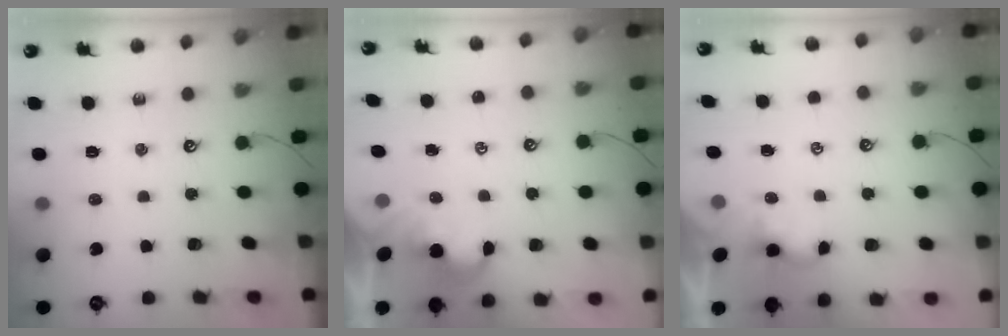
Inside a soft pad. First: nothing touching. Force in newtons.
{"total": 1.9, "press": 1.9, "slide": 0.5}
{"total": 1.4, "press": 1.4, "slide": 0.2}